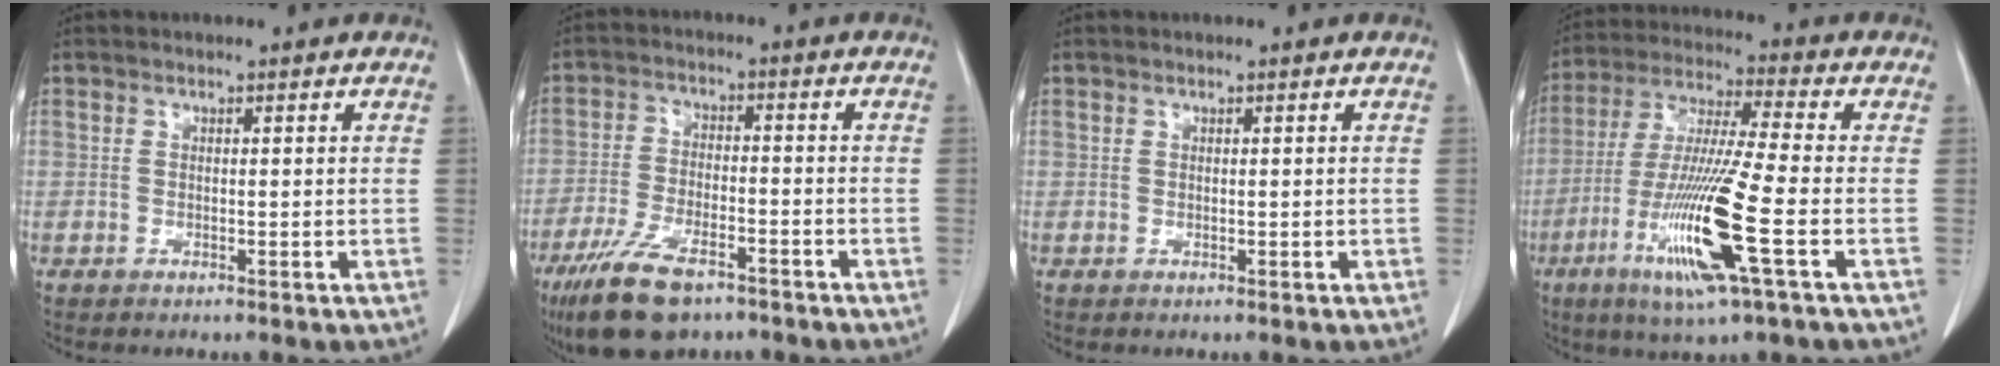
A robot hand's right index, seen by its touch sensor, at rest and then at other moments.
{"total": 11.6, "force": [-7.9, 4.1, 7.5], "torque": [-0.149, -0.015, -0.141]}
{"total": 0.0}
{"total": 15.8, "force": [-5.6, -0.3, 14.8], "torque": [-0.306, -0.027, -0.109]}